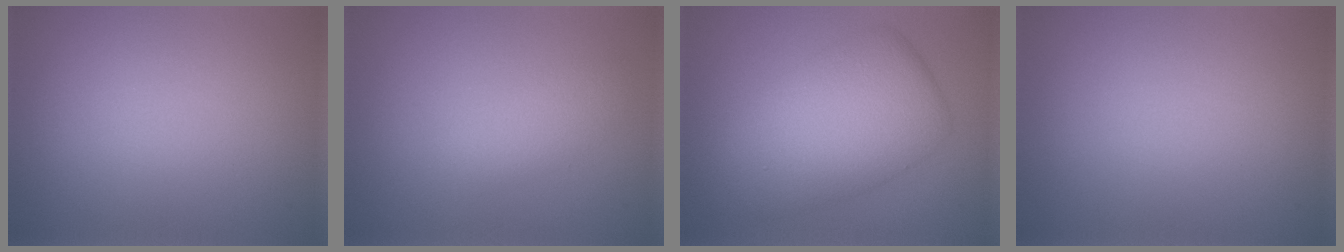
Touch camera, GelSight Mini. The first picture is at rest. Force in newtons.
{"total": 1.8, "press": 1.8, "slide": 0.1}
{"total": 7.8, "press": 7.8, "slide": 0.0}
{"total": 0.0}